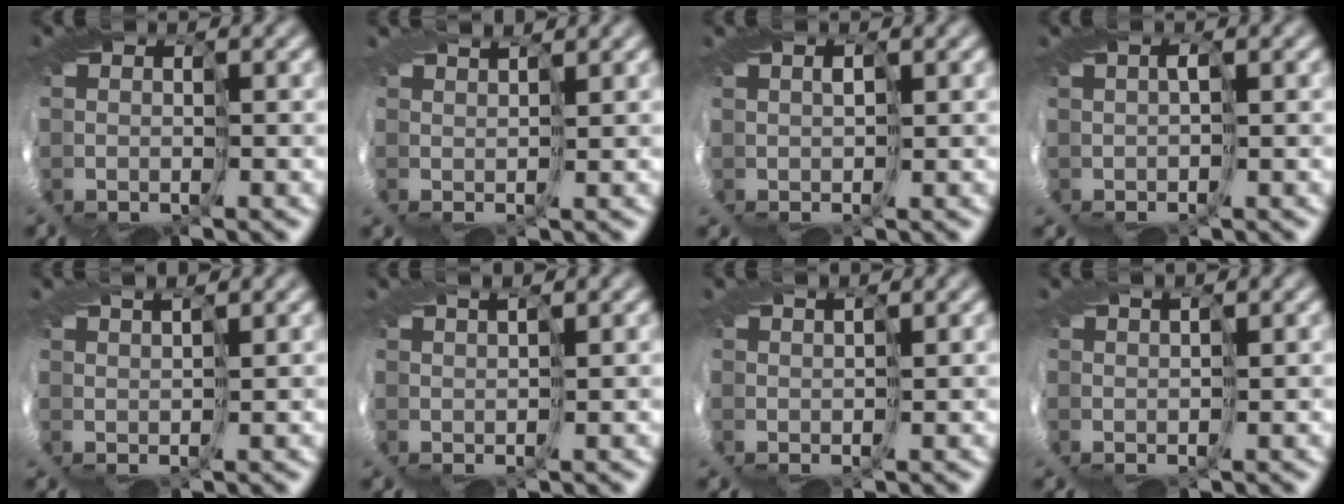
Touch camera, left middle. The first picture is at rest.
{"total": 3.7, "force": [2.7, -2.3, -1.2], "torque": [0.023, 0.021, 0.010]}
{"total": 1.9, "force": [0.7, -1.5, -0.9], "torque": [0.023, 0.012, 0.001]}
{"total": 1.8, "force": [0.2, -1.7, -0.7], "torque": [0.024, 0.010, 0.000]}
{"total": 3.1, "force": [2.2, -2.0, -0.7], "torque": [0.022, 0.026, 0.003]}
{"total": 2.8, "force": [1.6, -2.2, -0.9], "torque": [0.025, 0.024, 0.001]}
{"total": 2.7, "force": [1.8, -1.8, -0.8], "torque": [0.019, 0.022, 0.006]}
{"total": 2.5, "force": [1.2, -2.0, -0.9], "torque": [0.029, 0.017, 0.002]}